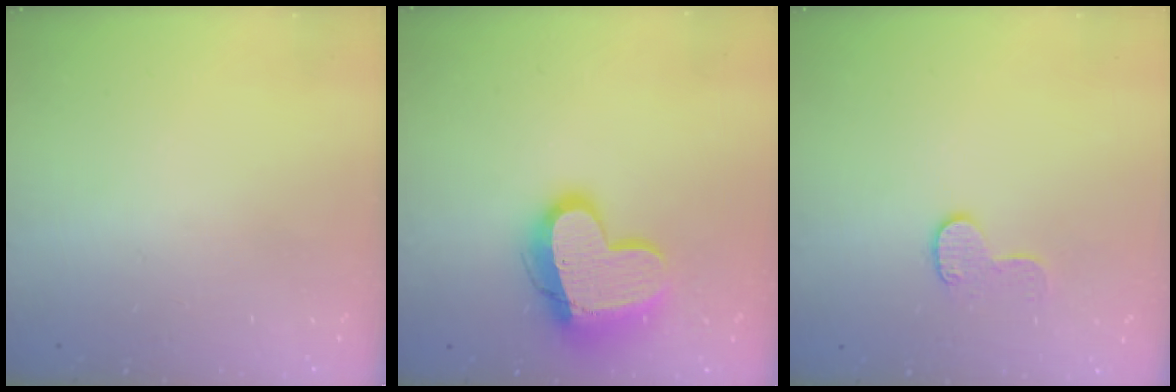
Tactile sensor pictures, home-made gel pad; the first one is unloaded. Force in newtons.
{"total": 16.7, "press": 16.7, "slide": 1.1}
{"total": 8.0, "press": 8.0, "slide": 0.2}